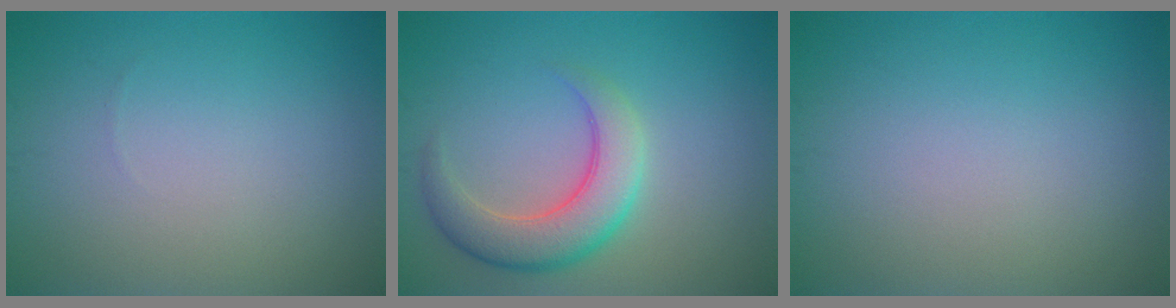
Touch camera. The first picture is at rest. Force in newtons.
{"total": 5.3, "press": 5.3, "slide": 0.4}
{"total": 0.0}